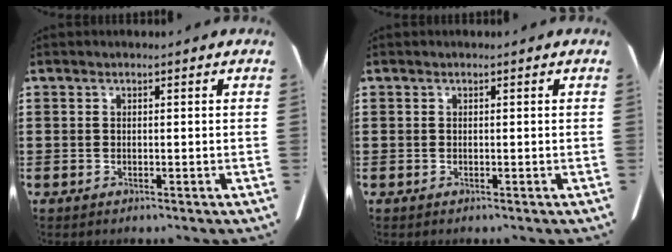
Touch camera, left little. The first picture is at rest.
{"total": 0.0}